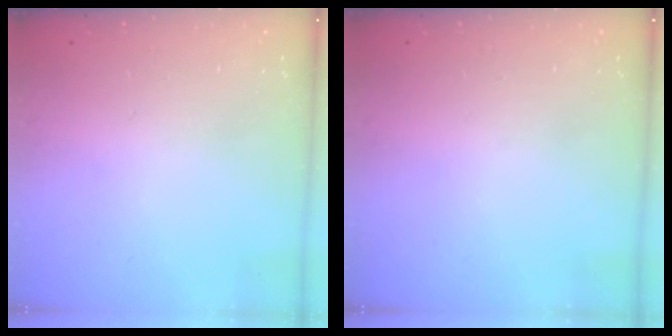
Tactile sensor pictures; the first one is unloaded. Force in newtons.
{"total": 0.0}